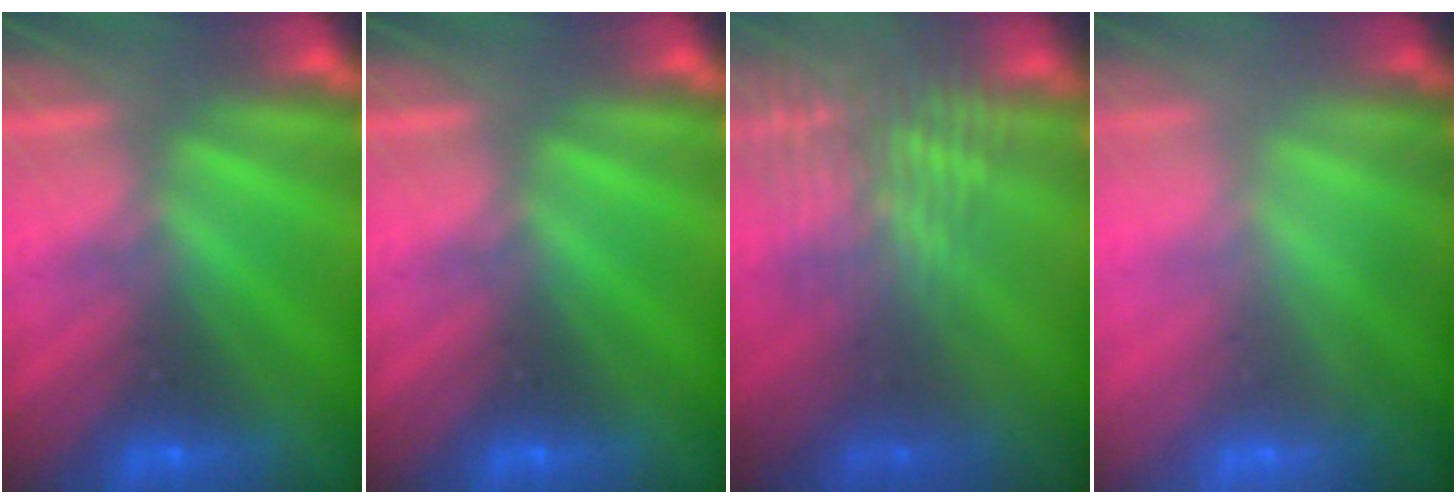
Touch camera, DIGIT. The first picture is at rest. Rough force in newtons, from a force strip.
{"total": 0.0}
{"total": 3.9}
{"total": 1.1}